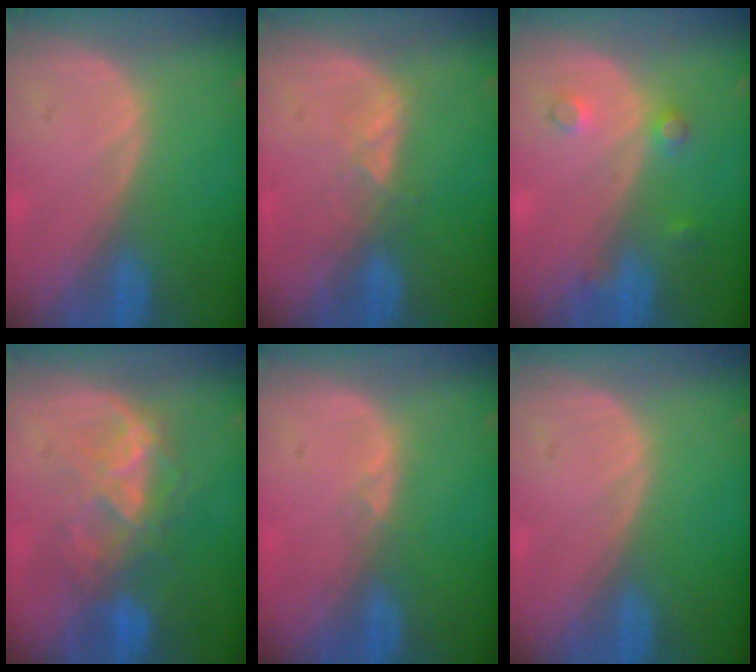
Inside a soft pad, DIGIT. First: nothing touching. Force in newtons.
{"total": 2.0, "press": 2.0, "slide": 0.3}
{"total": 2.6, "press": 2.6, "slide": 0.3}
{"total": 7.5, "press": 7.0, "slide": 2.9}
{"total": 0.7, "press": 0.6, "slide": 0.3}
{"total": 0.0}